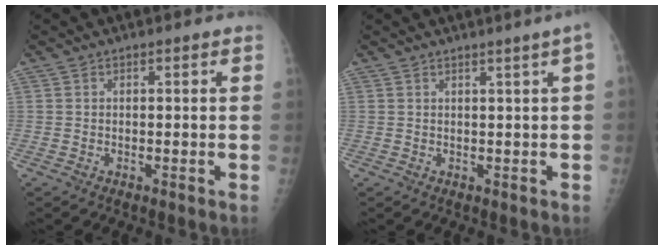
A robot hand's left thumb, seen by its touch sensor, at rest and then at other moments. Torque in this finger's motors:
{"motor_torque": [0.18, 1.16, 0.37, 0.03, 0.02]}